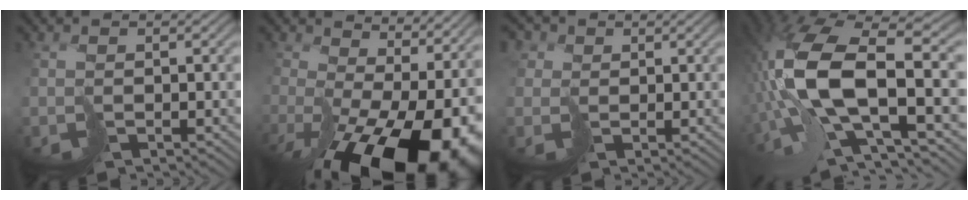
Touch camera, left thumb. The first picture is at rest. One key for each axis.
{"total": 17.1, "fx": -3.5, "fy": 8.6, "fz": 14.4, "tx": -0.227, "ty": -0.049, "tz": -0.018}
{"total": 3.0, "fx": 1.2, "fy": 2.7, "fz": 0.4, "tx": -0.034, "ty": 0.003, "tz": 0.012}
{"total": 15.5, "fx": -0.5, "fy": 5.7, "fz": 14.4, "tx": -0.312, "ty": 0.006, "tz": -0.004}